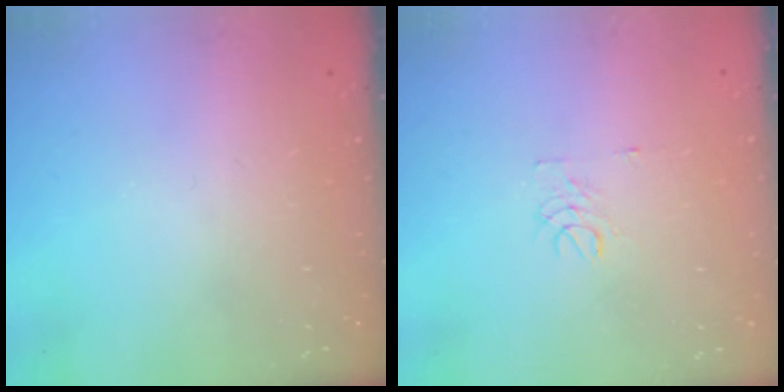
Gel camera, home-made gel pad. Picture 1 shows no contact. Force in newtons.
{"total": 3.5, "press": 3.5, "slide": 0.3}